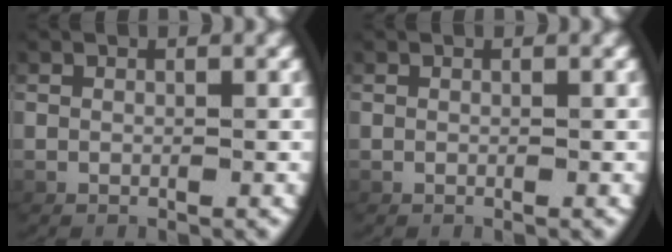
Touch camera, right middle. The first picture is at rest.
{"total": 0.0}